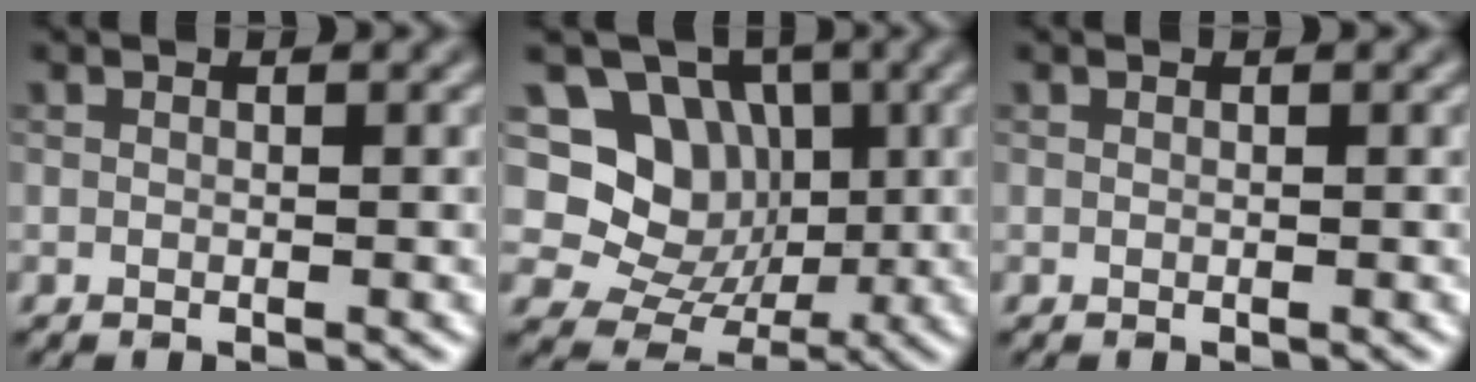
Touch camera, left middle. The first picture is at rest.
{"total": 9.5, "force": [2.2, 8.4, 4.0], "torque": [-0.067, 0.013, 0.012]}
{"total": 0.0}